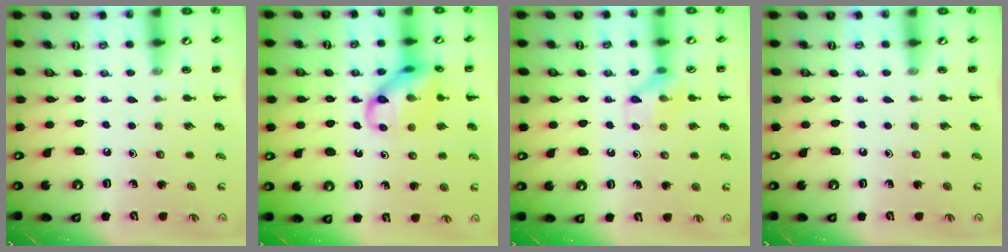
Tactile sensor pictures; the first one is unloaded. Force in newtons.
{"total": 12.7, "press": 12.6, "slide": 1.3}
{"total": 9.3, "press": 9.2, "slide": 1.3}
{"total": 0.0}